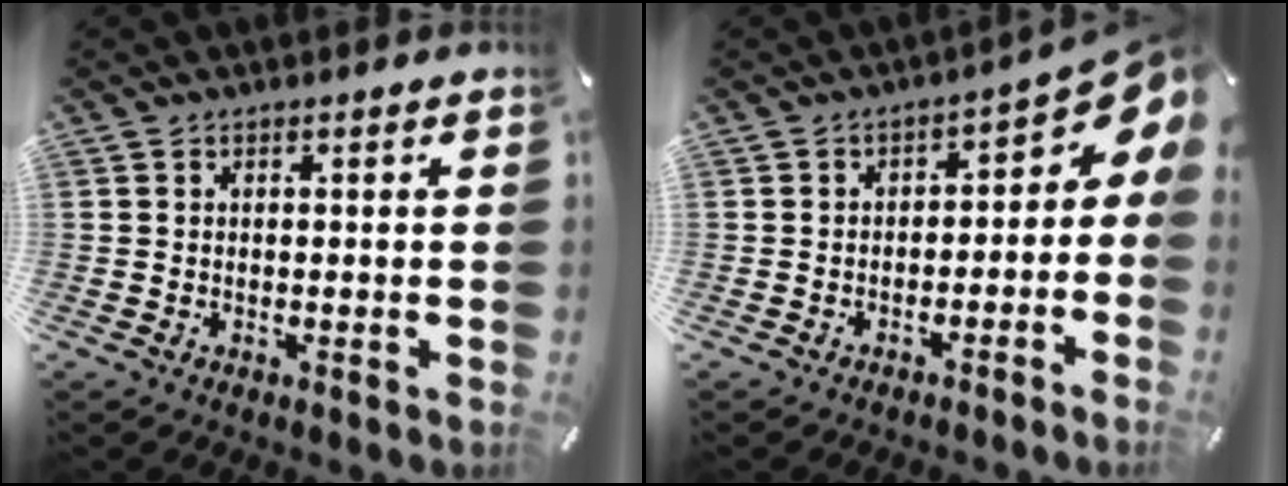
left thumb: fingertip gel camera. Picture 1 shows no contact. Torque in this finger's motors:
{"motor_torque": [1.25, 2.66, 0.32, 0.01, 0.03]}